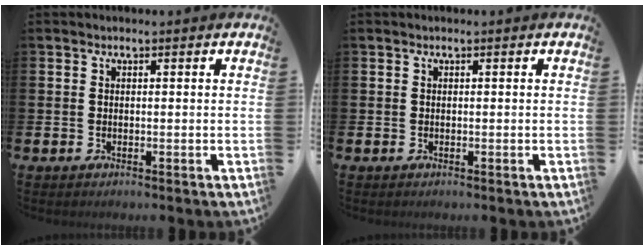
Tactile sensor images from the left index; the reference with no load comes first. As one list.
[{"total": 0.0}]